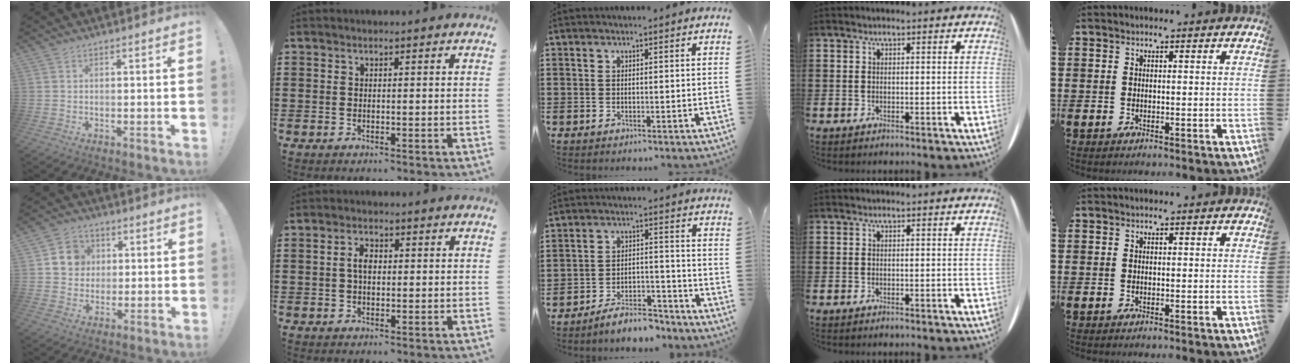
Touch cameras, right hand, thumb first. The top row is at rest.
{"thumb": {"total": 8.6, "force": [1.7, 8.2, 2.2], "torque": [-0.024, -0.003, 0.038]}, "index": {"total": 2.8, "force": [0.1, 1.5, 2.4], "torque": [-0.047, 0.006, 0.001]}, "middle": {"total": 5.9, "force": [-5.6, 0.9, 1.4], "torque": [-0.020, 0.011, -0.109]}}